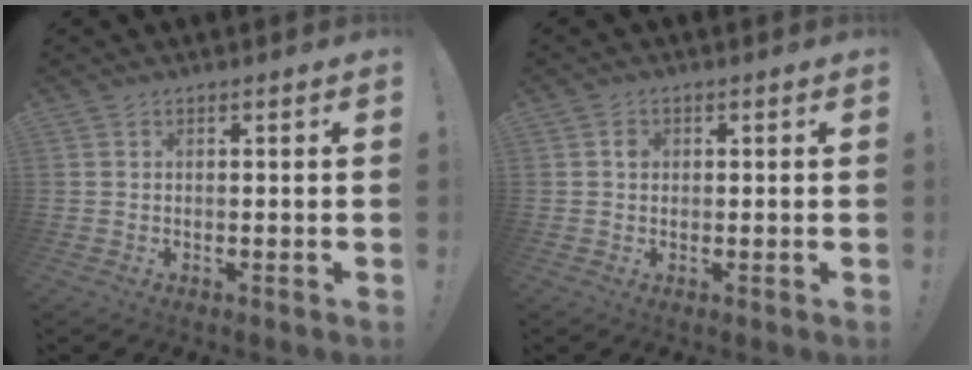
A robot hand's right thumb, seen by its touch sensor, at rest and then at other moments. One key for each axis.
{"total": 1.7, "fx": 0.1, "fy": 1.5, "fz": 0.8, "tx": -0.003, "ty": 0.001, "tz": -0.002}